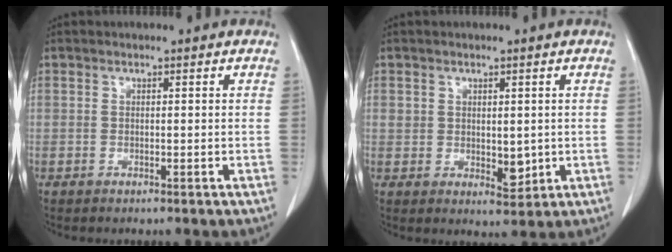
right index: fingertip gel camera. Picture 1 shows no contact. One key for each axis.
{"total": 3.3, "fx": -0.1, "fy": 1.8, "fz": 2.8, "tx": -0.039, "ty": -0.009, "tz": 0.009}